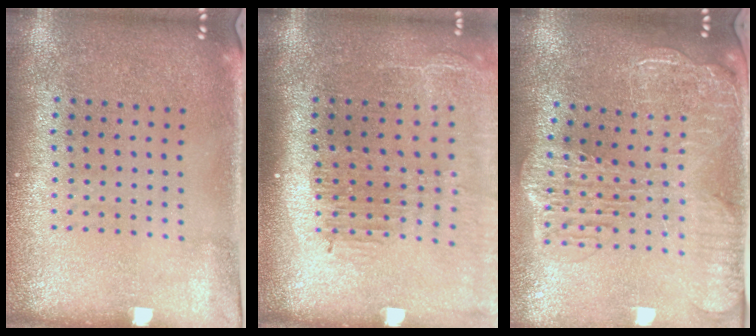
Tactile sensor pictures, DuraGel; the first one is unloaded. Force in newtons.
{"total": 2.4, "press": 1.9, "slide": 1.4}
{"total": 2.9, "press": 2.4, "slide": 1.7}